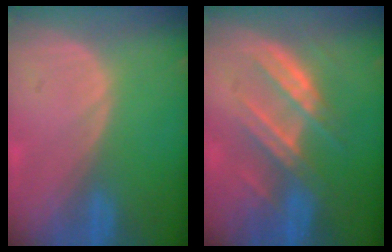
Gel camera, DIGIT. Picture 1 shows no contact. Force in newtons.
{"total": 7.3, "press": 7.0, "slide": 1.9}